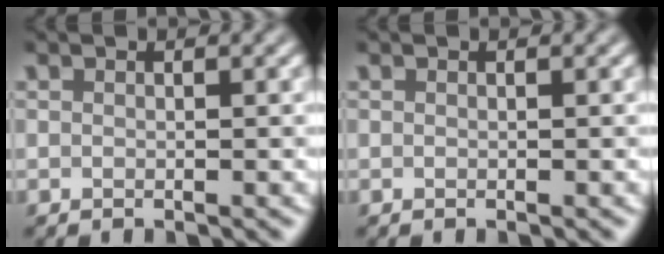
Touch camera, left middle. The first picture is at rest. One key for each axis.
{"total": 0.0}